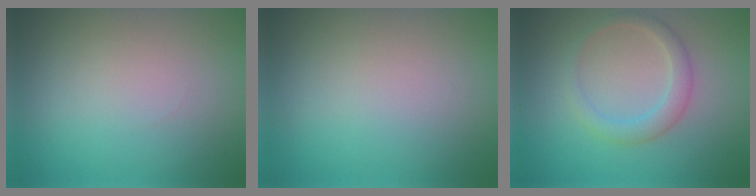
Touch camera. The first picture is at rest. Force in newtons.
{"total": 0.0}
{"total": 2.4, "press": 2.4, "slide": 0.1}